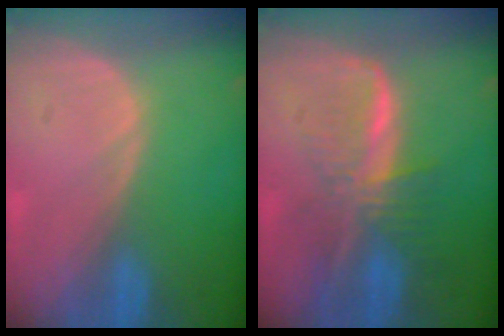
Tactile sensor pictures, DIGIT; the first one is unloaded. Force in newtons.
{"total": 8.2, "press": 6.9, "slide": 4.4}